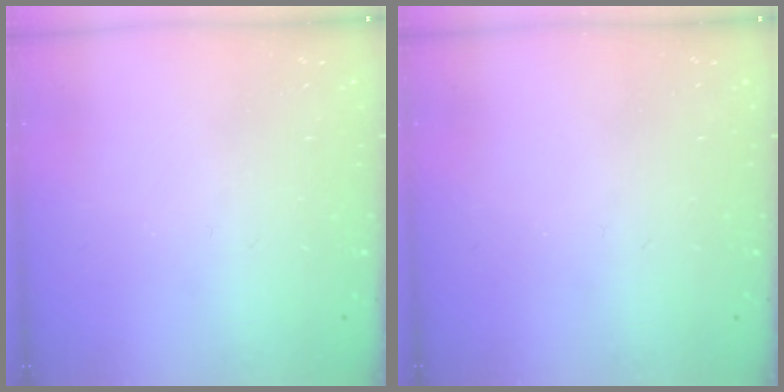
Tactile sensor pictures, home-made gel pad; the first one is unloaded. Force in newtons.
{"total": 0.0}